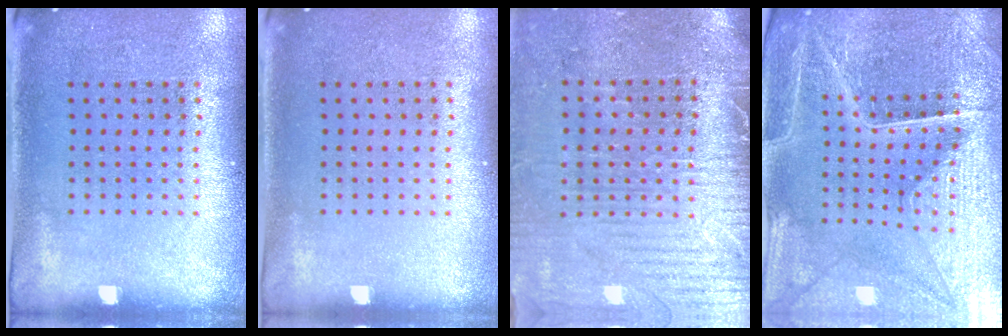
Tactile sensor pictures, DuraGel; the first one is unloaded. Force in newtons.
{"total": 0.0}
{"total": 3.7, "press": 3.4, "slide": 1.5}
{"total": 4.5, "press": 4.3, "slide": 1.1}